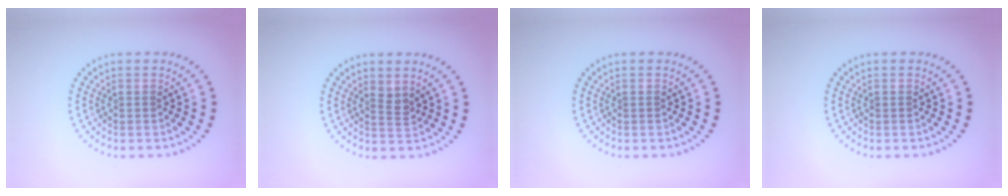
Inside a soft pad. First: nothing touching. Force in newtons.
{"total": 1.3, "press": 1.0, "slide": 0.8}
{"total": 0.0}
{"total": 0.0}